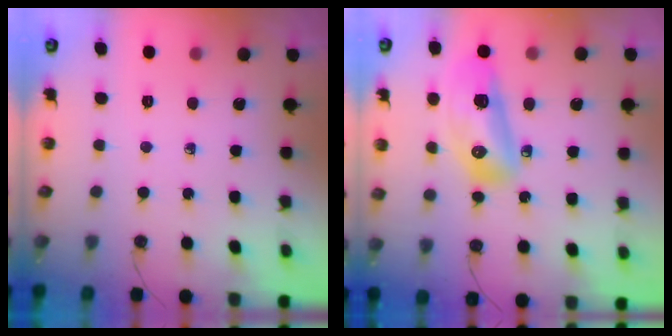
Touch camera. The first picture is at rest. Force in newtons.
{"total": 14.7, "press": 14.6, "slide": 2.0}